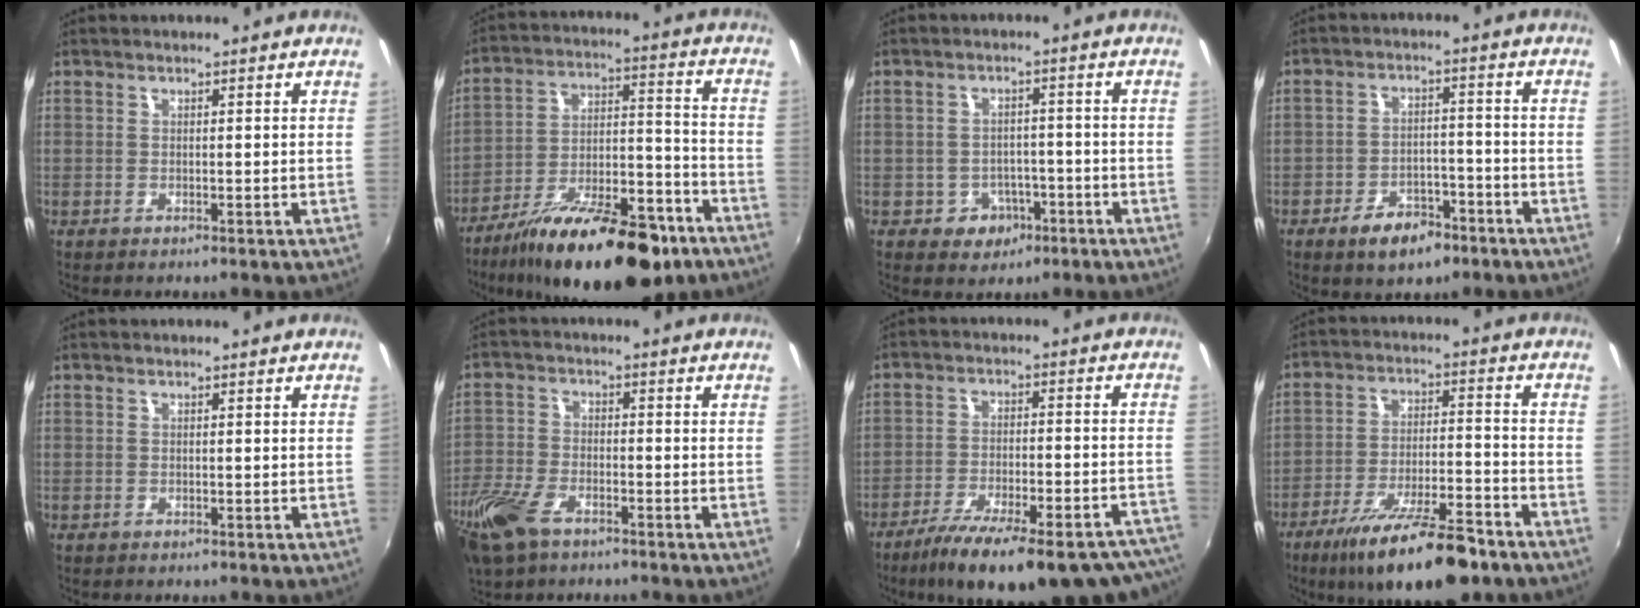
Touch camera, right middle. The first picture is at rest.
{"total": 23.7, "force": [-15.9, 8.3, 15.4], "torque": [-0.253, -0.016, -0.238]}
{"total": 5.3, "force": [-2.4, 4.5, 1.5], "torque": [-0.038, 0.013, -0.022]}
{"total": 8.0, "force": [-5.2, 4.2, 4.4], "torque": [-0.095, 0.009, -0.073]}
{"total": 0.0}
{"total": 11.5, "force": [-7.4, 5.8, 6.8], "torque": [-0.173, -0.022, -0.149]}
{"total": 26.7, "force": [-21.7, 6.5, 14.1], "torque": [-0.219, -0.033, -0.297]}
{"total": 17.1, "force": [-12.2, 4.6, 11.0], "torque": [-0.200, -0.017, -0.192]}